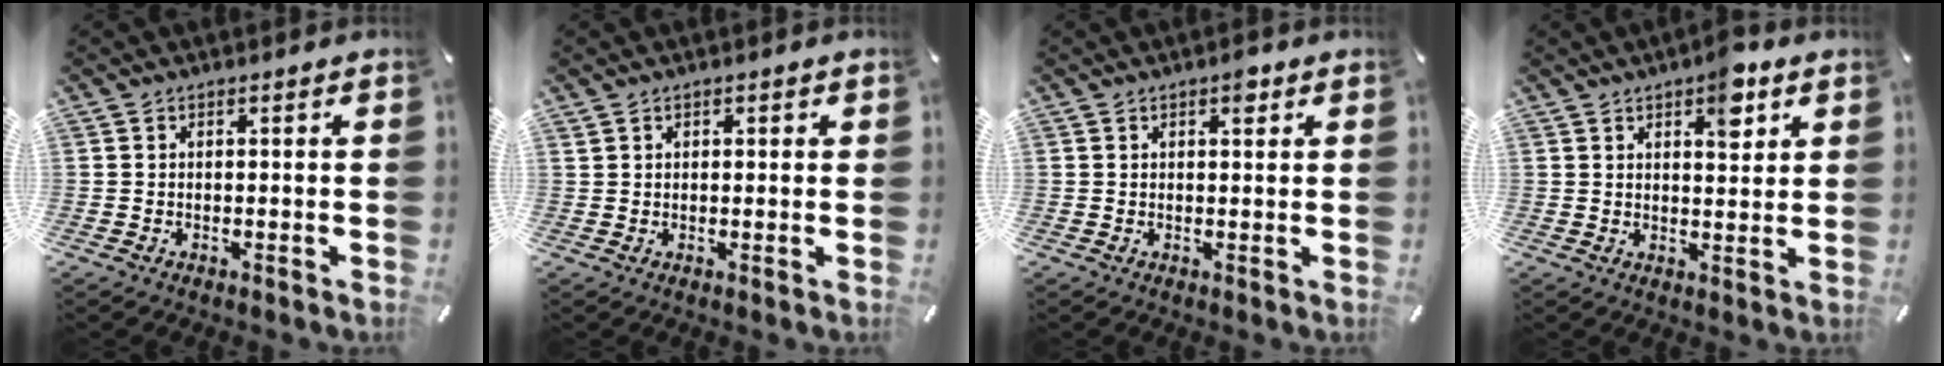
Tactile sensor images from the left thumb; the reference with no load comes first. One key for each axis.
{"total": 1.1, "fx": 0.5, "fy": 0.9, "fz": 0.3, "tx": -0.007, "ty": 0.003, "tz": 0.009}
{"total": 2.7, "fx": 1.4, "fy": 1.4, "fz": 1.9, "tx": -0.017, "ty": -0.005, "tz": 0.018}
{"total": 7.0, "fx": 4.1, "fy": 3.2, "fz": 4.8, "tx": -0.055, "ty": -0.018, "tz": 0.064}